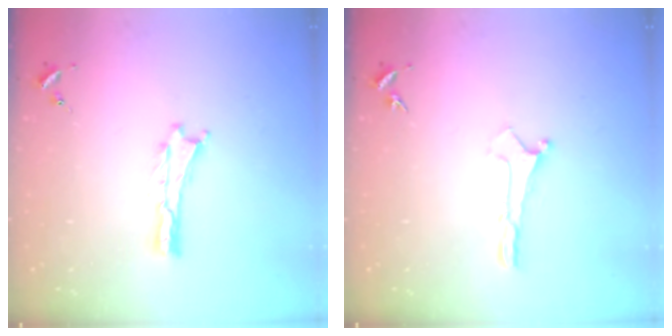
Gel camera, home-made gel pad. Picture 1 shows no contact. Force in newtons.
{"total": 0.0}